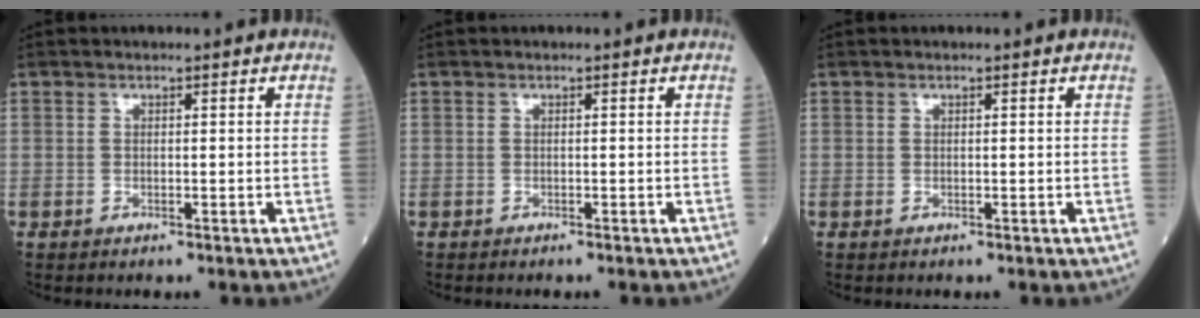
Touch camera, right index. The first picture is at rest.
{"total": 0.6, "force": [-0.5, -0.1, 0.2], "torque": [-0.004, -0.001, -0.011]}
{"total": 0.0}